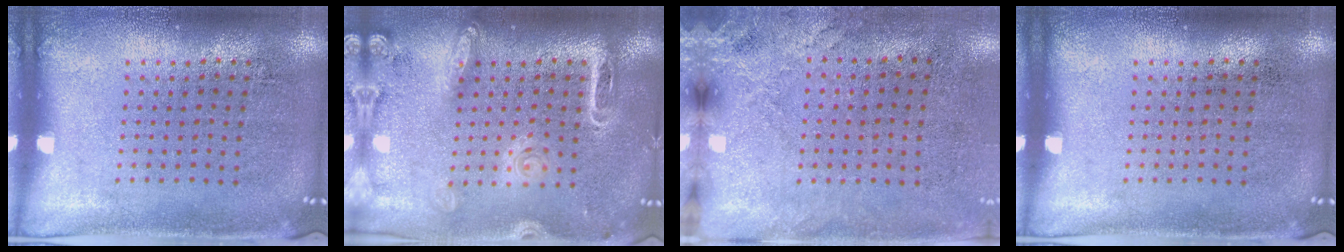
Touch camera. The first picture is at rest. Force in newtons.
{"total": 2.0, "press": 1.8, "slide": 1.1}
{"total": 2.5, "press": 2.0, "slide": 1.5}
{"total": 0.0}